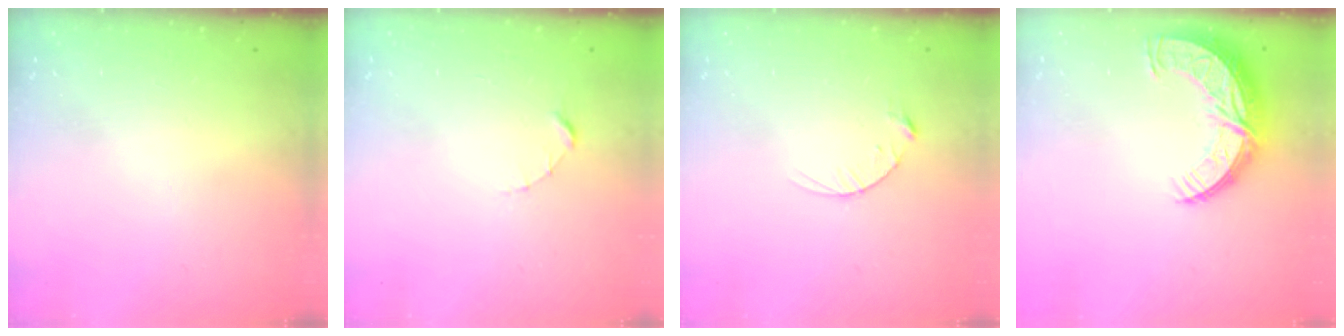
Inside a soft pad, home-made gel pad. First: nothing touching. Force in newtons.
{"total": 1.5, "press": 1.5, "slide": 0.2}
{"total": 3.5, "press": 3.5, "slide": 0.4}
{"total": 11.7, "press": 11.7, "slide": 0.9}